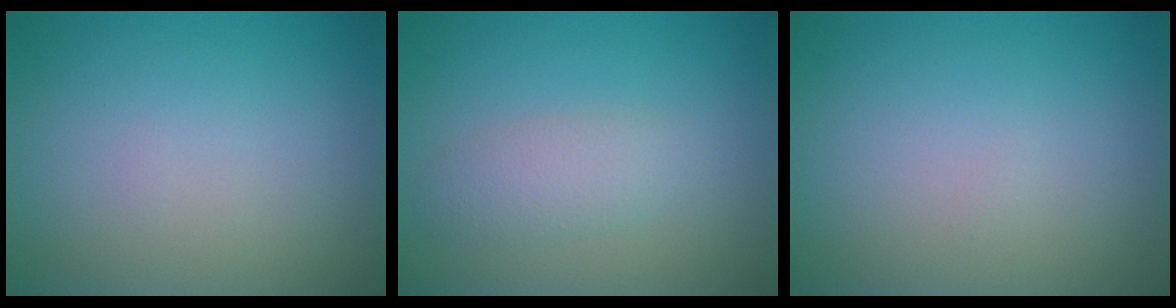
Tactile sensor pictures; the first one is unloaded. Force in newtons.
{"total": 2.2, "press": 2.2, "slide": 0.1}
{"total": 0.0}